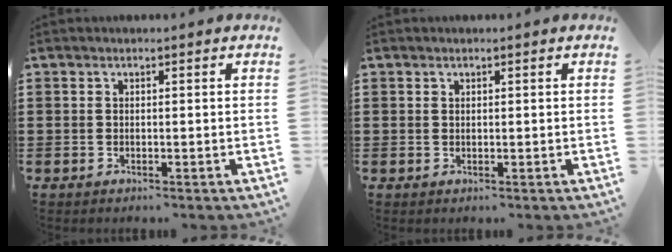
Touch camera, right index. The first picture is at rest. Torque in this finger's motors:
{"motor_torque": [-0.24, -0.28, 0.00, -0.01]}